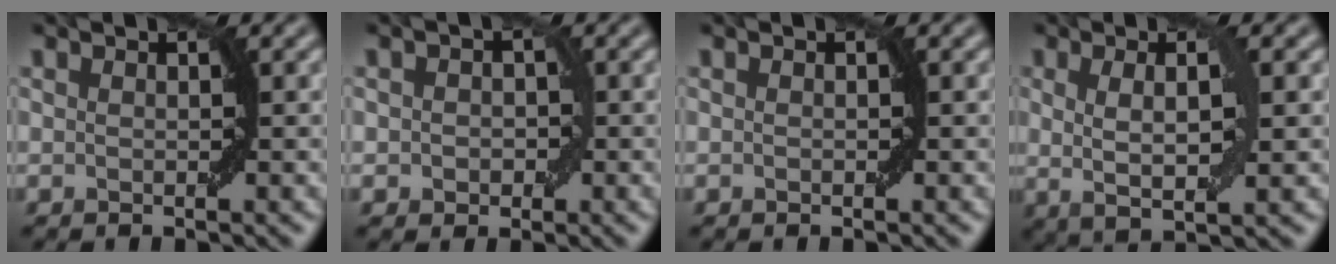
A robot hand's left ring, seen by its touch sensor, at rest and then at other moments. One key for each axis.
{"total": 1.9, "fx": -0.2, "fy": 1.6, "fz": 1.0, "tx": -0.004, "ty": -0.001, "tz": -0.007}
{"total": 0.0}
{"total": 3.9, "fx": 0.6, "fy": 0.8, "fz": 3.8, "tx": -0.068, "ty": -0.004, "tz": 0.013}